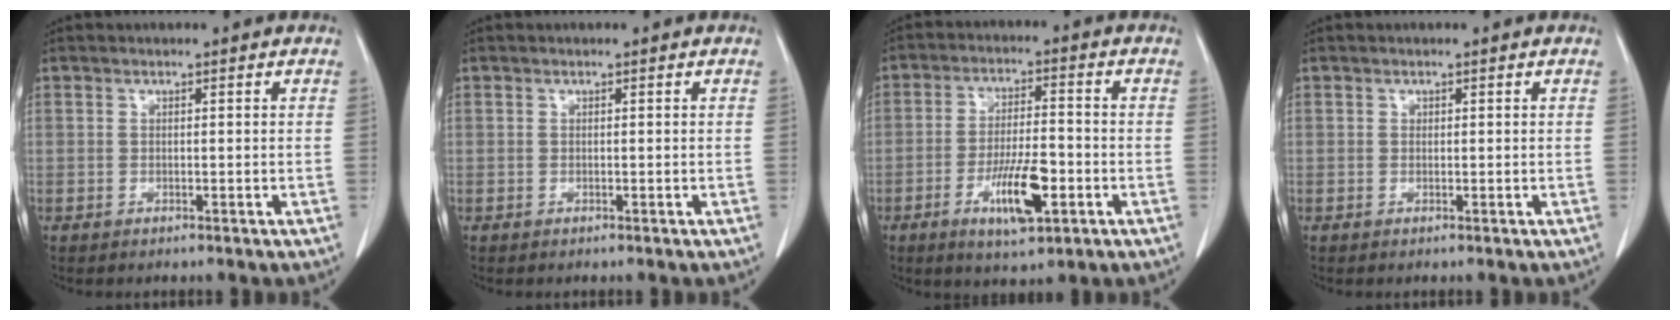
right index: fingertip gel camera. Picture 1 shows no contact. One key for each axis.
{"total": 0.0}
{"total": 9.3, "fx": -3.6, "fy": 2.3, "fz": 8.2, "tx": -0.153, "ty": -0.006, "tz": -0.057}
{"total": 0.0}